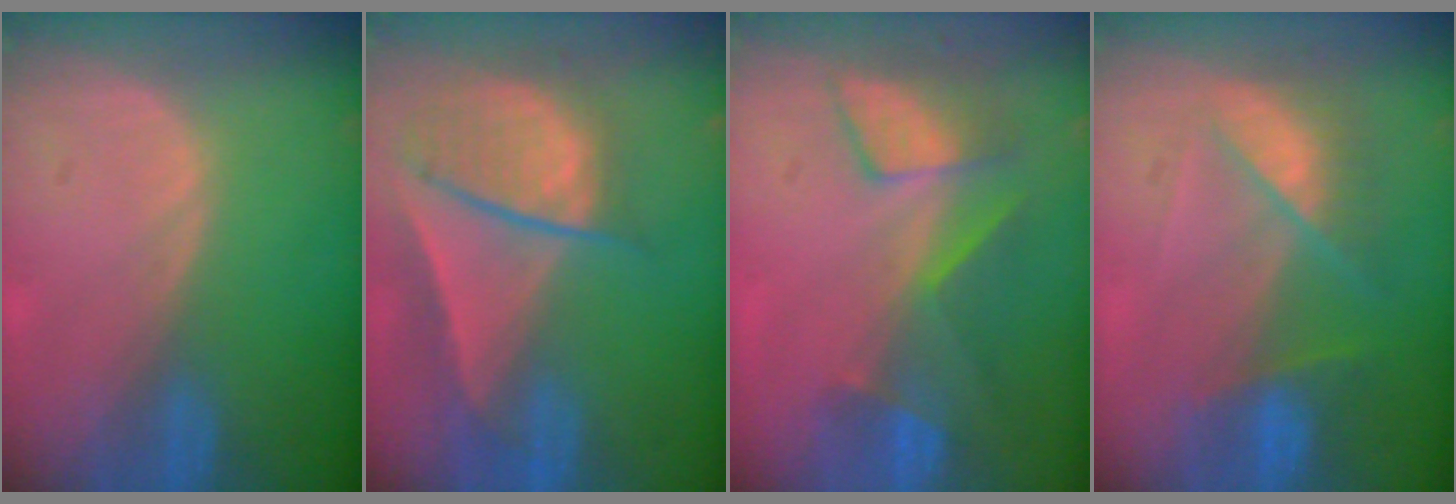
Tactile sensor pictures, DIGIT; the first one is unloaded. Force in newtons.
{"total": 9.4, "press": 8.1, "slide": 4.8}
{"total": 8.6, "press": 7.2, "slide": 4.7}
{"total": 7.3, "press": 6.6, "slide": 3.3}